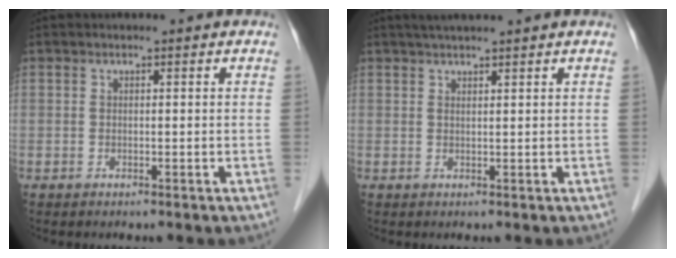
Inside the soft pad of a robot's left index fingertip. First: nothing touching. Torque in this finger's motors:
{"motor_torque": [-0.13, -0.23, 0.21, 0.05]}